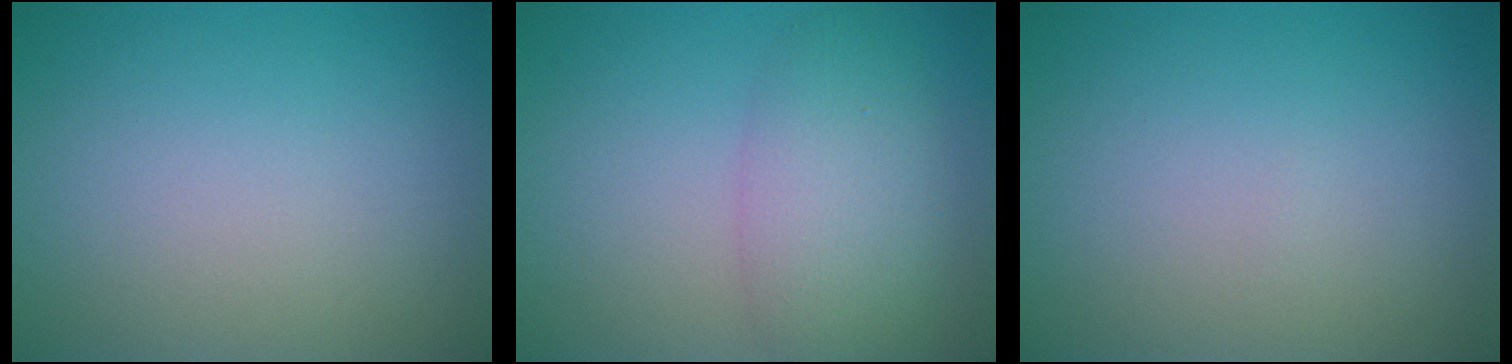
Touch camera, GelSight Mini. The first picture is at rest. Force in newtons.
{"total": 4.8, "press": 4.8, "slide": 0.2}
{"total": 0.0}